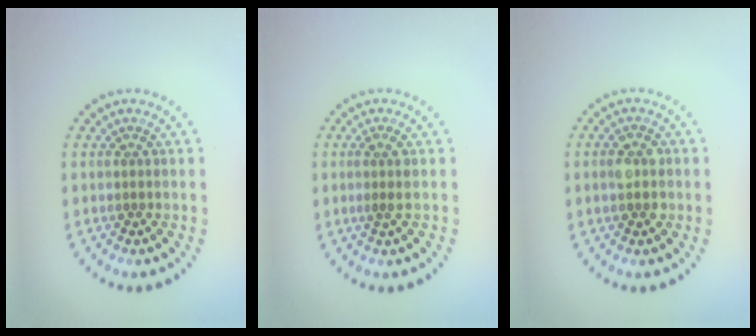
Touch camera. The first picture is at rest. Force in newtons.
{"total": 1.3, "press": 1.1, "slide": 0.7}
{"total": 2.2, "press": 2.2, "slide": 0.2}